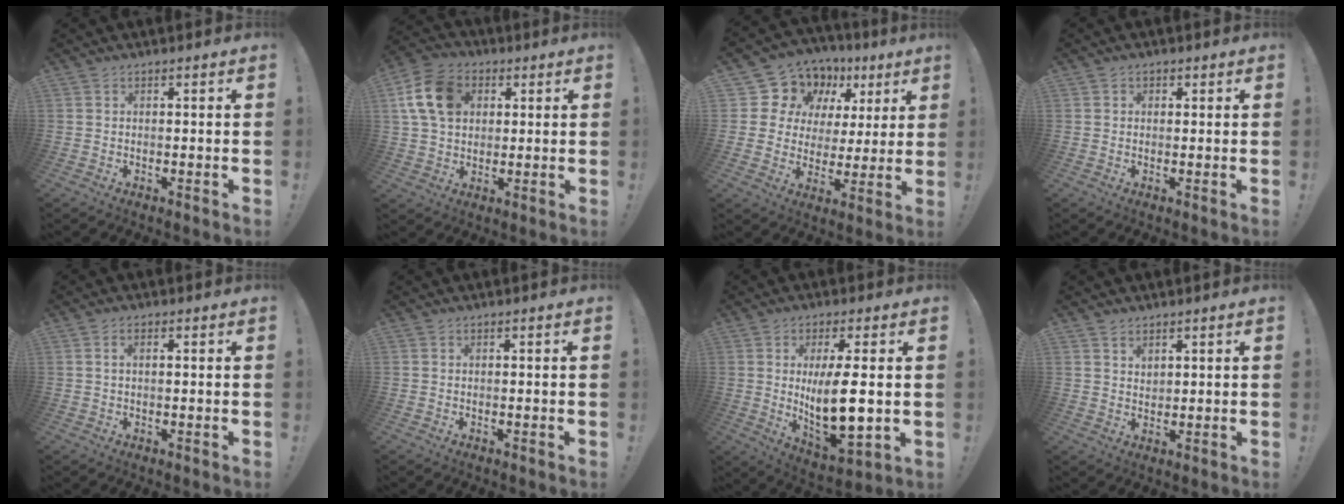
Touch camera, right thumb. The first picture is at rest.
{"total": 13.9, "force": [4.1, 10.6, 8.0], "torque": [-0.138, 0.003, 0.086]}
{"total": 11.7, "force": [7.0, 8.9, 3.1], "torque": [-0.058, -0.055, 0.144]}
{"total": 1.0, "force": [0.4, 0.9, 0.3], "torque": [0.010, -0.003, 0.004]}
{"total": 1.5, "force": [0.4, 0.7, 1.3], "torque": [-0.021, 0.000, 0.004]}
{"total": 0.0}
{"total": 13.8, "force": [1.3, 5.1, 12.8], "torque": [-0.225, -0.025, 0.017]}
{"total": 2.5, "force": [2.1, 1.2, 0.6], "torque": [0.008, -0.021, 0.034]}